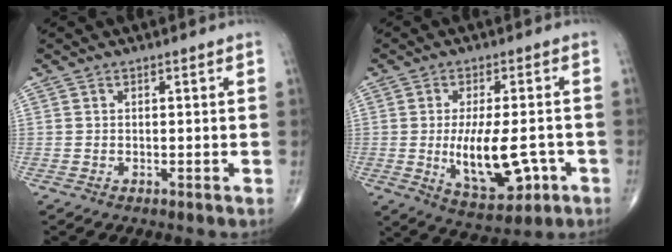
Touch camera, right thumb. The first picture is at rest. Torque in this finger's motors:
{"motor_torque": [0.87, 2.45, 0.90, 0.56, 0.29]}